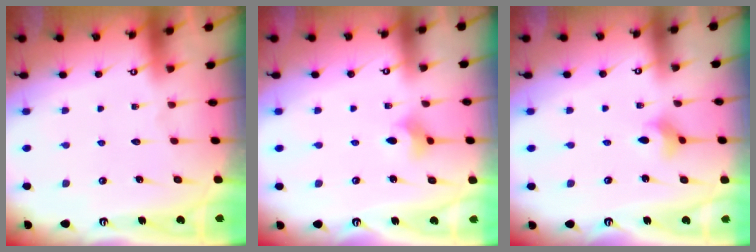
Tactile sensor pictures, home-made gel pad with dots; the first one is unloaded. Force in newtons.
{"total": 4.4, "press": 4.3, "slide": 0.6}
{"total": 2.8, "press": 2.8, "slide": 0.2}